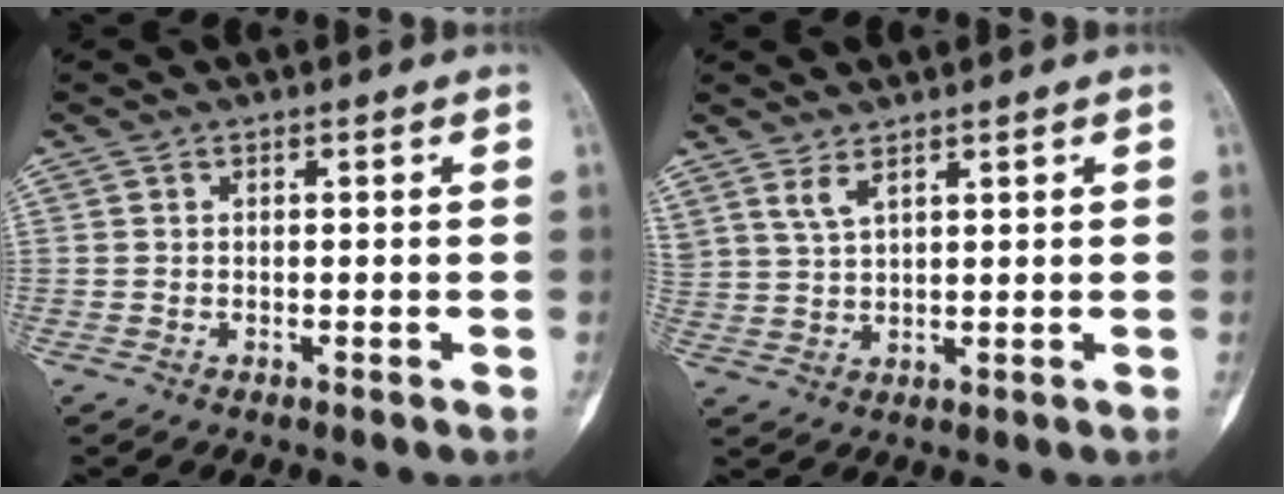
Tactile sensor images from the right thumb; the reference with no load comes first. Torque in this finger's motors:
{"motor_torque": [-0.63, 0.73, 0.63, 0.46, 0.05]}